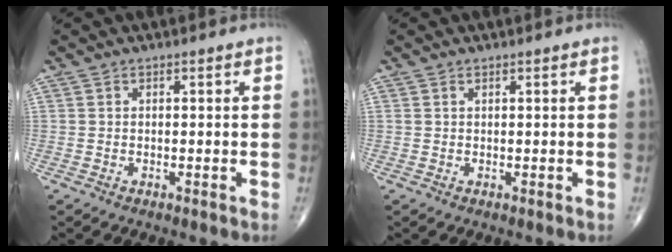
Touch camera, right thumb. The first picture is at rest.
{"total": 0.0}